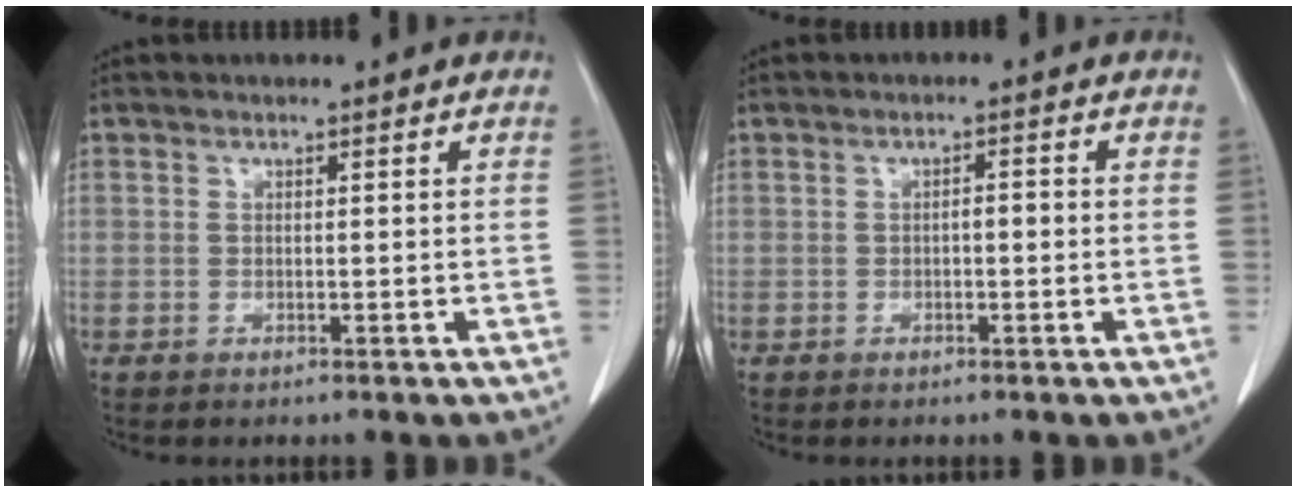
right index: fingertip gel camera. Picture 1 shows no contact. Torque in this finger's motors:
{"motor_torque": [0.31, -0.25, 0.09, 0.03]}